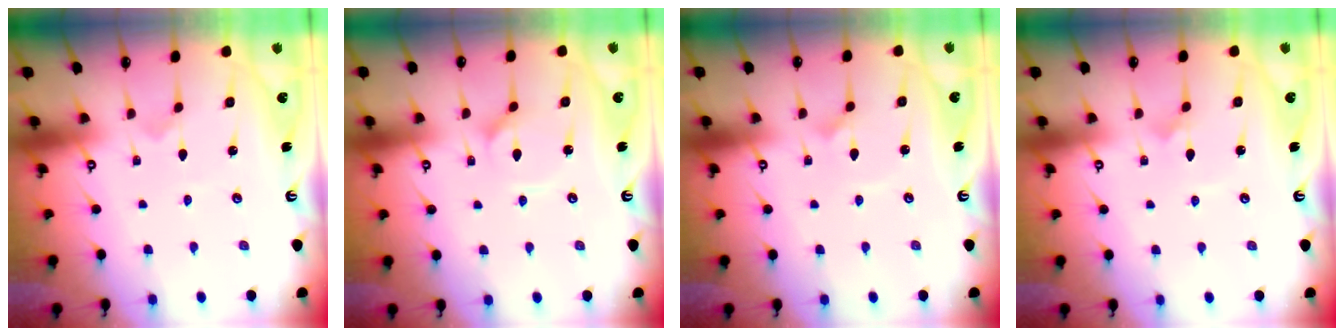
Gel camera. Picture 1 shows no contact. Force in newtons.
{"total": 3.6, "press": 3.6, "slide": 0.5}
{"total": 1.8, "press": 1.8, "slide": 0.2}
{"total": 2.8, "press": 2.8, "slide": 0.2}